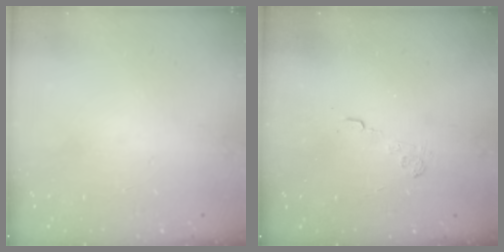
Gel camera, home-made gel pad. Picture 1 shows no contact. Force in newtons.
{"total": 2.7, "press": 2.3, "slide": 1.4}